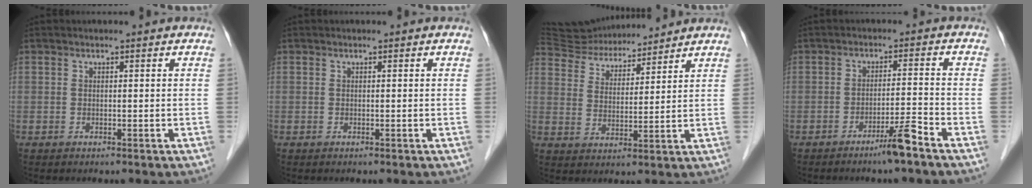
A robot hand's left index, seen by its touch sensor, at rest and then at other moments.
{"total": 0.0}
{"total": 12.0, "force": [11.5, 2.7, 2.2], "torque": [-0.041, 0.023, 0.198]}
{"total": 4.7, "force": [-3.5, -0.9, 3.0], "torque": [-0.052, -0.011, -0.064]}